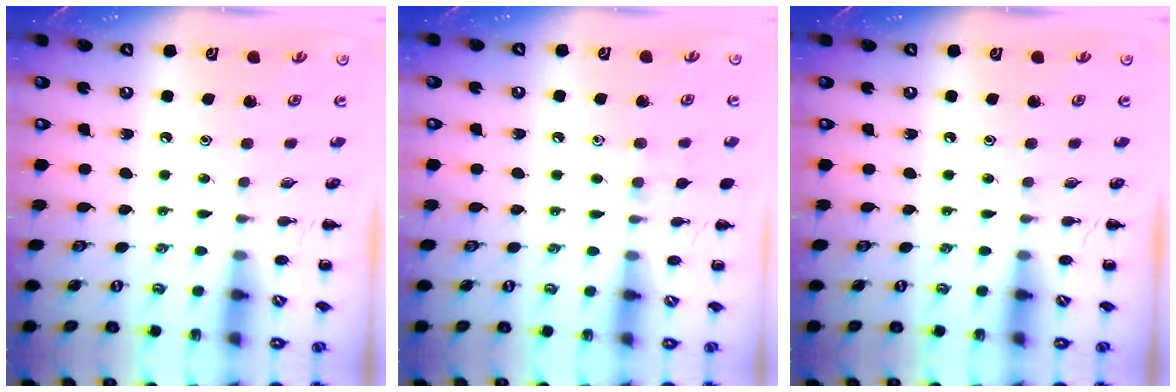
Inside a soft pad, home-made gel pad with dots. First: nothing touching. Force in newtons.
{"total": 5.3, "press": 5.0, "slide": 1.9}
{"total": 0.0}